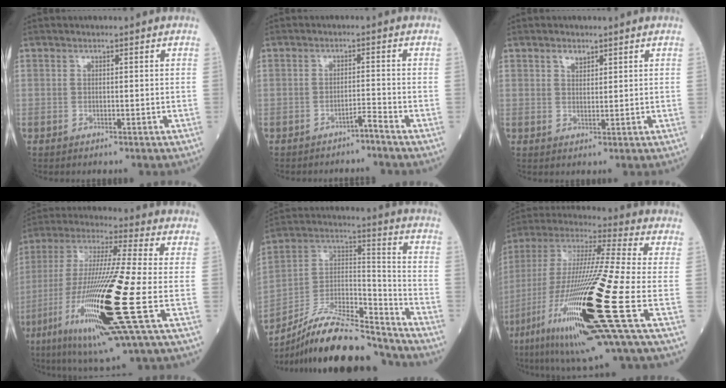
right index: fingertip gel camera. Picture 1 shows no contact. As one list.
[{"total": 1.8, "force": [-1.7, -0.3, 0.5], "torque": [-0.002, 0.002, -0.028]}, {"total": 1.8, "force": [1.3, 0.9, 0.9], "torque": [-0.017, 0.001, 0.023]}, {"total": 22.1, "force": [-6.7, 0.2, 21.0], "torque": [-0.432, -0.040, -0.128]}, {"total": 20.9, "force": [-18.5, 3.8, 8.9], "torque": [-0.172, 0.022, -0.322]}, {"total": 26.8, "force": [-9.3, 1.1, 25.2], "torque": [-0.497, -0.052, -0.172]}]